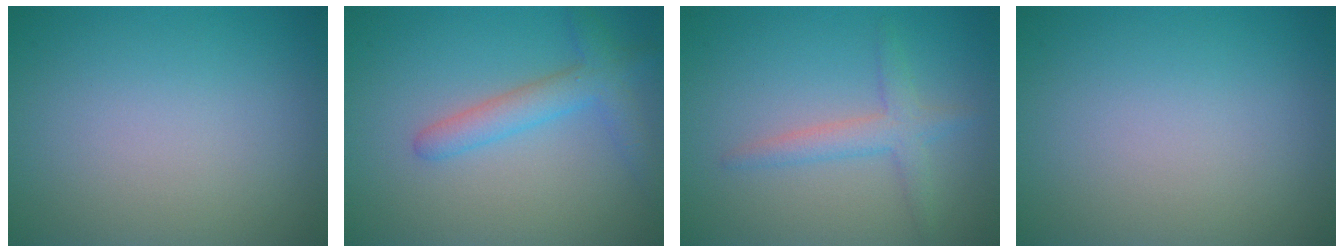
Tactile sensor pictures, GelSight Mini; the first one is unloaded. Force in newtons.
{"total": 3.3, "press": 3.3, "slide": 0.0}
{"total": 2.5, "press": 2.5, "slide": 0.1}
{"total": 0.0}